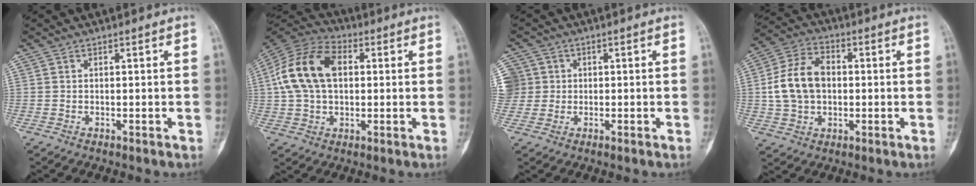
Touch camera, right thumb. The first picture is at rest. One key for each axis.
{"total": 15.8, "fx": 2.4, "fy": 10.3, "fz": 11.7, "tx": -0.220, "ty": 0.027, "tz": 0.037}
{"total": 7.0, "fx": 0.9, "fy": 6.9, "fz": 1.1, "tx": -0.015, "ty": 0.025, "tz": 0.019}
{"total": 12.0, "fx": 0.3, "fy": 8.6, "fz": 8.5, "tx": -0.150, "ty": 0.021, "tz": 0.004}